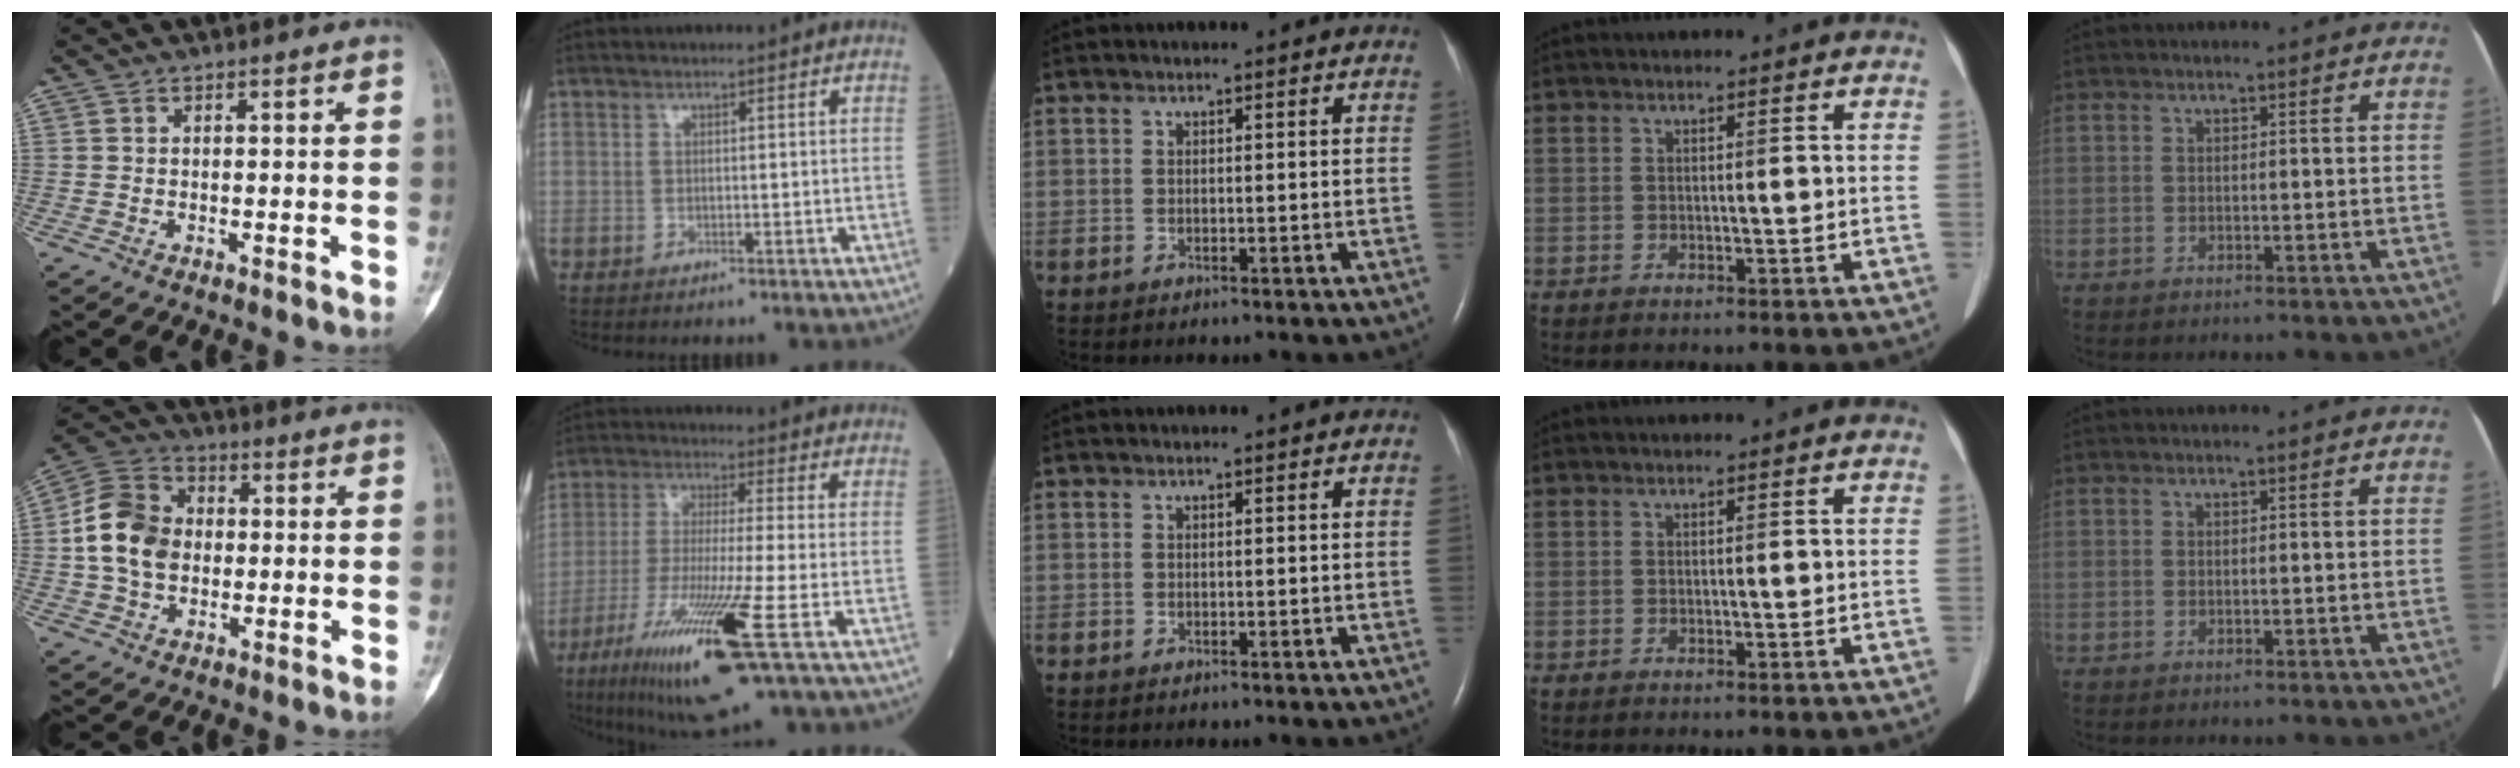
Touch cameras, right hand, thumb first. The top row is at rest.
{"thumb": {"total": 12.2, "force": [-0.3, 9.6, 7.6], "torque": [-0.123, 0.025, -0.014]}, "index": {"total": 16.2, "force": [-7.3, 0.1, 14.5], "torque": [-0.284, -0.045, -0.133]}}